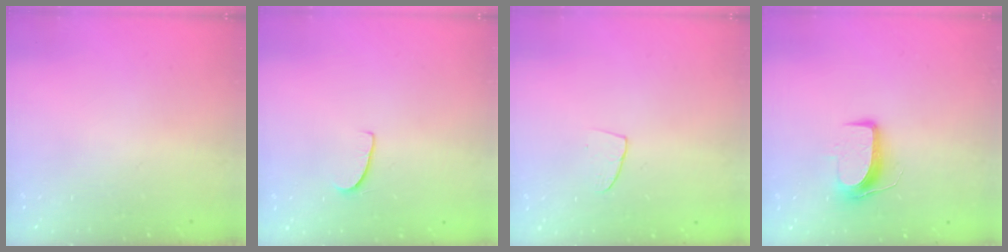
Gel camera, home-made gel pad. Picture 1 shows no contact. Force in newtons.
{"total": 5.7, "press": 5.7, "slide": 0.3}
{"total": 5.2, "press": 5.2, "slide": 0.4}
{"total": 8.8, "press": 8.8, "slide": 0.8}